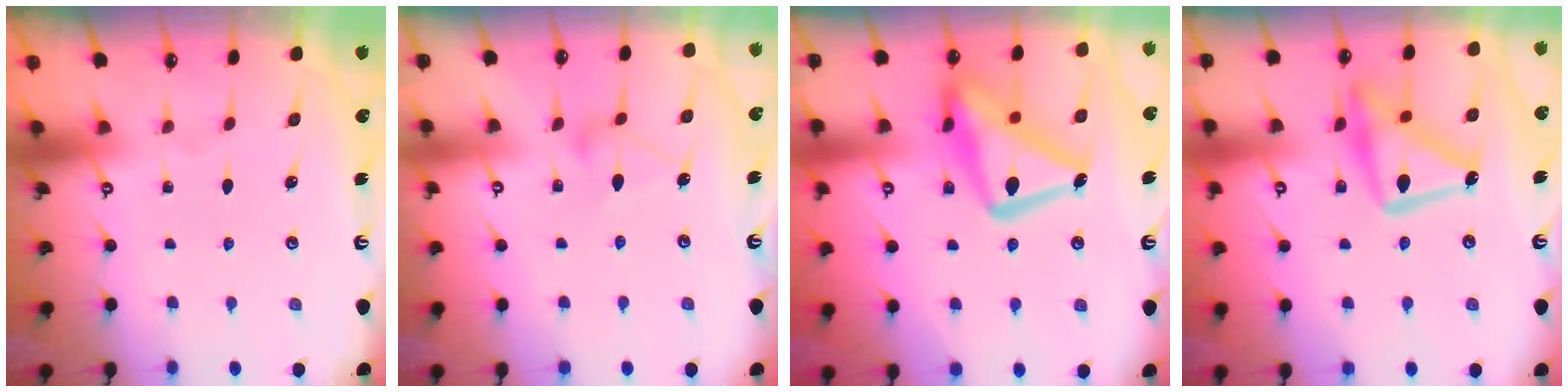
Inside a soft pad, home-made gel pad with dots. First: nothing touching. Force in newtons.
{"total": 6.7, "press": 6.7, "slide": 0.4}
{"total": 20.5, "press": 20.4, "slide": 1.7}
{"total": 16.6, "press": 16.6, "slide": 0.8}